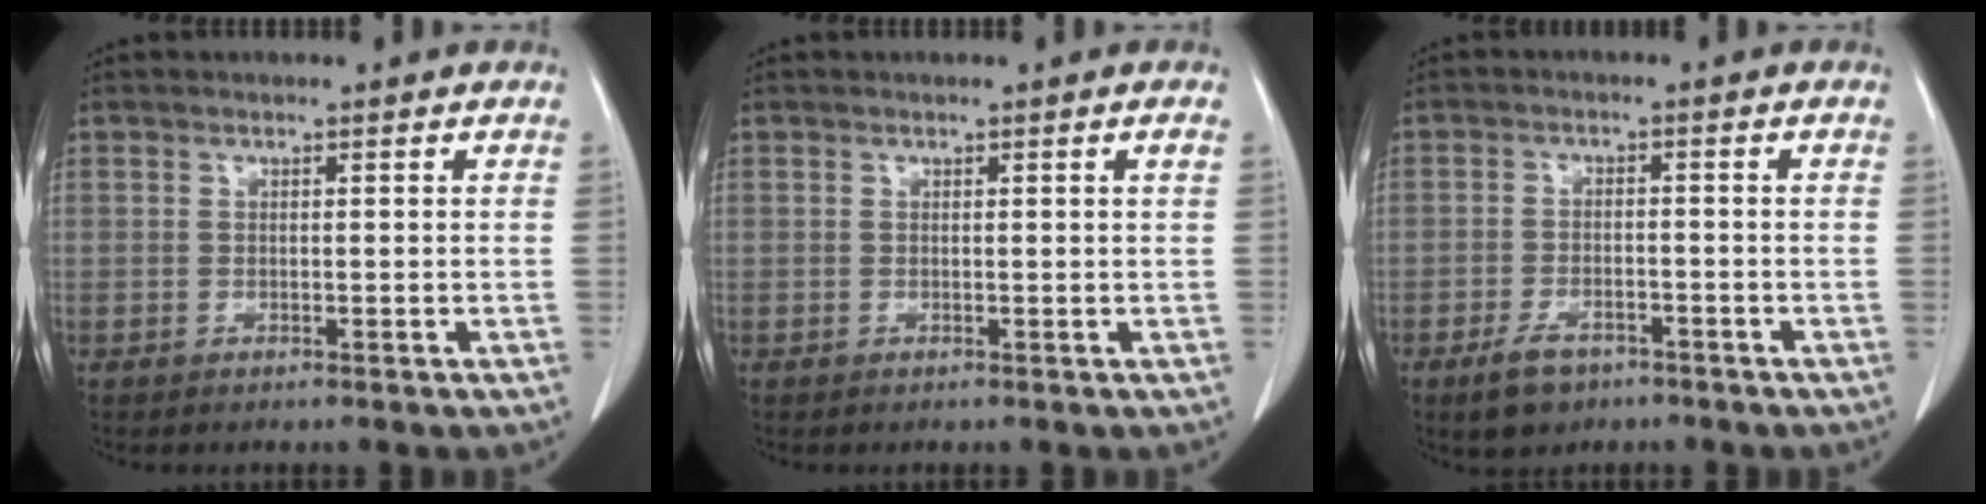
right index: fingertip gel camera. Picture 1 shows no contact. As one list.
[{"total": 0.5, "force": [0.2, -0.2, 0.5], "torque": [-0.010, -0.001, 0.005]}, {"total": 5.0, "force": [-3.3, 2.6, 2.7], "torque": [-0.055, -0.002, -0.050]}]